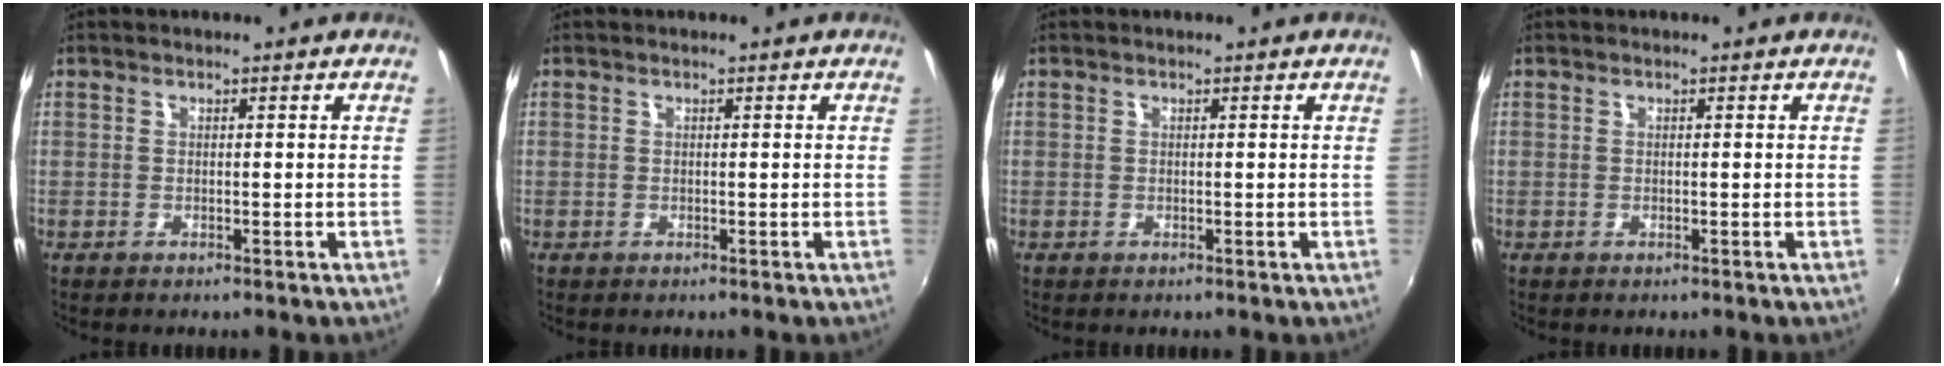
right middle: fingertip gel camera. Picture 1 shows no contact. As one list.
[{"total": 0.0}, {"total": 0.0}, {"total": 0.0}]